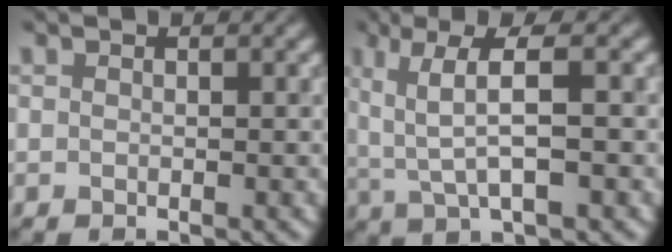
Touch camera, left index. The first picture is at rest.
{"total": 5.2, "force": [0.9, 1.6, 4.9], "torque": [-0.097, 0.004, 0.022]}